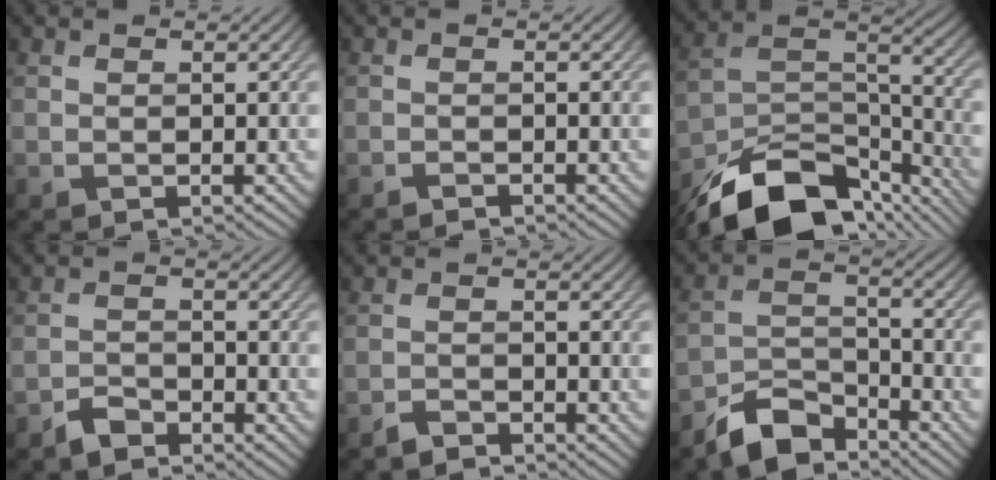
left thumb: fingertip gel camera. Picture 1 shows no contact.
{"total": 1.0, "force": [-0.9, 0.1, 0.3], "torque": [-0.006, -0.001, -0.019]}
{"total": 16.4, "force": [-11.8, 7.5, 8.6], "torque": [-0.185, -0.025, -0.192]}
{"total": 2.6, "force": [-2.2, 0.9, 0.8], "torque": [-0.013, 0.004, -0.049]}
{"total": 2.0, "force": [-1.9, 0.3, 0.6], "torque": [-0.009, 0.002, -0.041]}
{"total": 7.1, "force": [-5.9, 2.6, 2.9], "torque": [-0.055, -0.002, -0.125]}